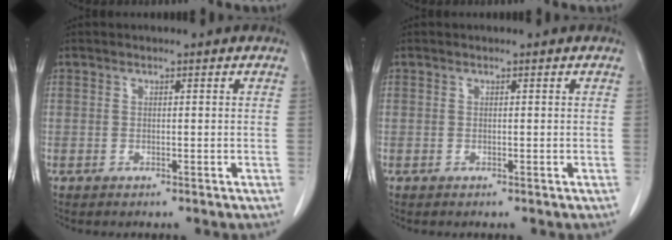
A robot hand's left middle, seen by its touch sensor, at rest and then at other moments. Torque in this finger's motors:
{"motor_torque": [0.00, 0.00, 0.00, 0.00]}